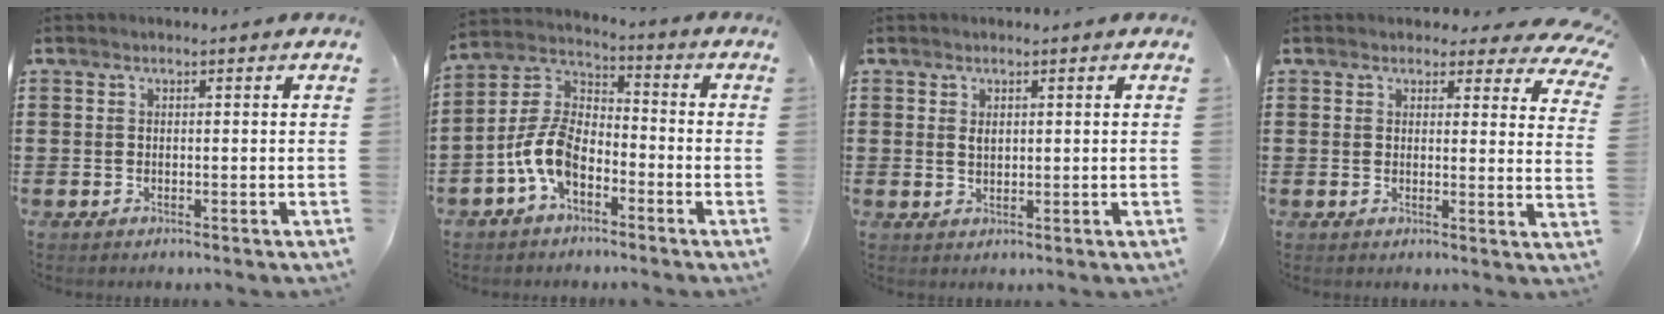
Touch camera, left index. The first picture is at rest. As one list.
[{"total": 8.8, "force": [-4.5, 4.5, 6.2], "torque": [-0.173, -0.011, -0.099]}, {"total": 1.1, "force": [0.4, 0.6, 0.8], "torque": [-0.018, 0.004, 0.006]}, {"total": 3.0, "force": [2.7, 0.9, 1.1], "torque": [-0.018, -0.009, 0.045]}]